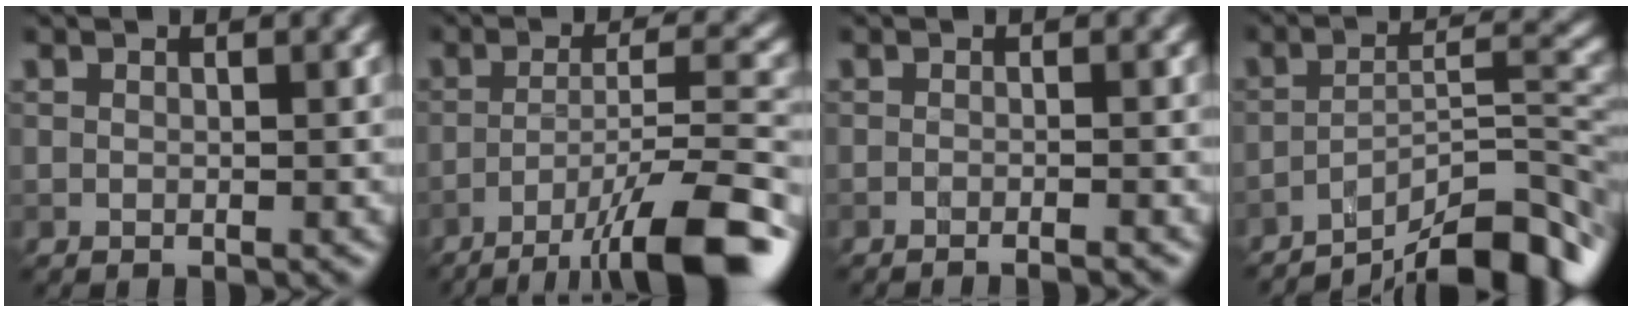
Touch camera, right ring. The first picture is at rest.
{"total": 11.6, "force": [-7.3, 2.1, 8.7], "torque": [-0.127, 0.010, -0.119]}
{"total": 1.9, "force": [-1.2, 0.4, 1.4], "torque": [-0.002, 0.000, -0.029]}
{"total": 10.5, "force": [-7.9, 2.3, 6.6], "torque": [-0.081, 0.013, -0.132]}